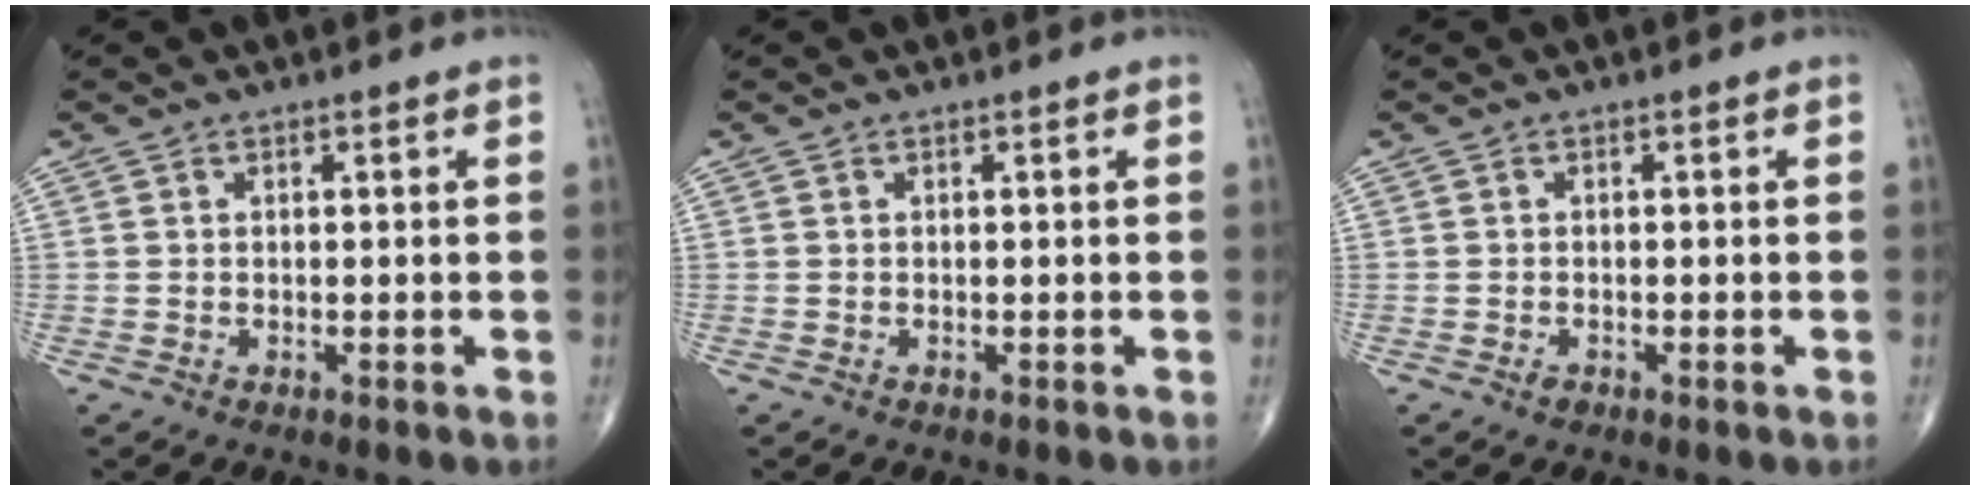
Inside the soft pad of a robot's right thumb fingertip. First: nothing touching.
{"total": 0.0}
{"total": 0.8, "force": [-0.5, 0.4, 0.5], "torque": [-0.007, -0.001, -0.010]}